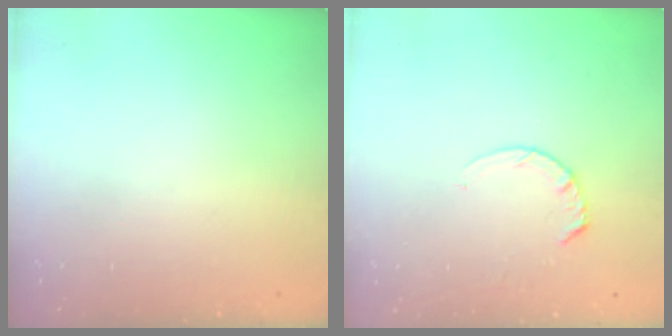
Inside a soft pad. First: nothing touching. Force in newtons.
{"total": 4.8, "press": 4.7, "slide": 0.4}